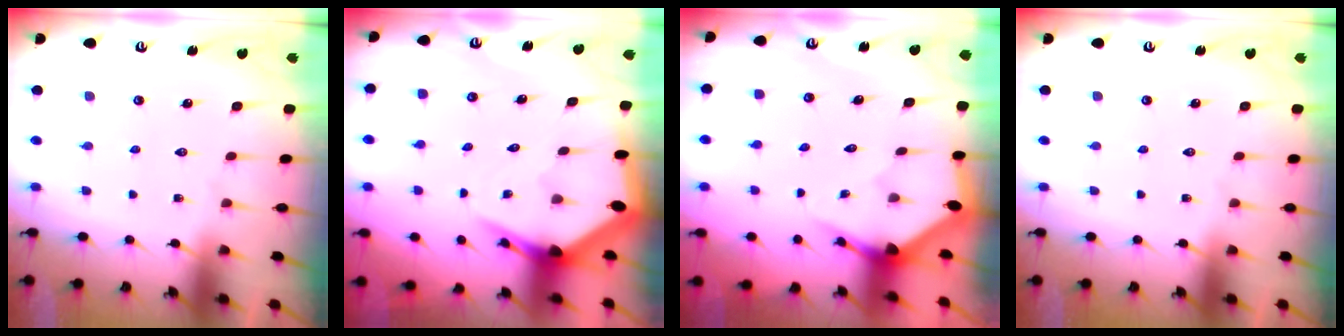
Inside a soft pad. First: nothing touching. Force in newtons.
{"total": 5.5, "press": 5.4, "slide": 0.5}
{"total": 3.5, "press": 3.5, "slide": 0.1}
{"total": 0.0}